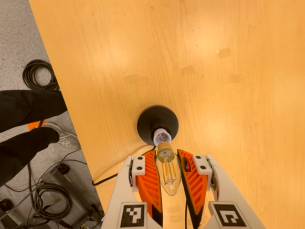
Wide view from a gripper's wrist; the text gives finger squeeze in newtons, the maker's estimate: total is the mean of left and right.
{"total": 22.5, "left": 24.4, "right": 20.5}